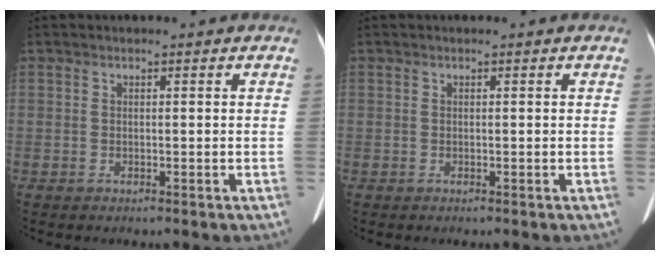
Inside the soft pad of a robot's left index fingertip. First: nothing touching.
{"total": 0.0}